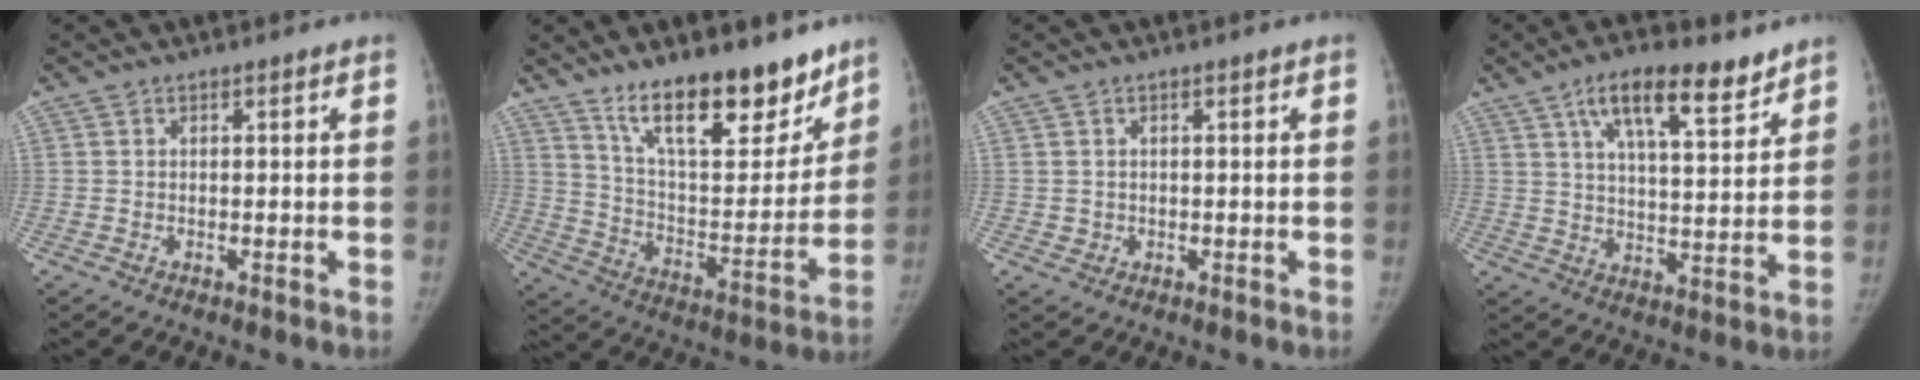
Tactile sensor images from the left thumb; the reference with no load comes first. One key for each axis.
{"total": 21.3, "fx": 15.3, "fy": 7.5, "fz": 12.9, "tx": -0.149, "ty": -0.096, "tz": 0.253}
{"total": 1.1, "fx": 0.0, "fy": 1.1, "fz": 0.2, "tx": 0.002, "ty": 0.002, "tz": 0.003}
{"total": 12.9, "fx": 8.2, "fy": 4.3, "fz": 8.9, "tx": -0.125, "ty": -0.036, "tz": 0.136}